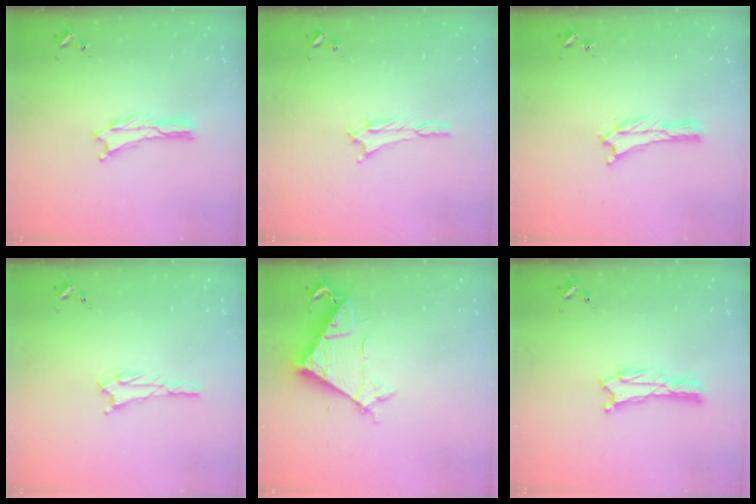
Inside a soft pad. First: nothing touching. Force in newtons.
{"total": 1.2, "press": 1.2, "slide": 0.2}
{"total": 0.0}
{"total": 1.8, "press": 1.8, "slide": 0.2}
{"total": 7.3, "press": 7.3, "slide": 0.3}
{"total": 0.7, "press": 0.7, "slide": 0.1}